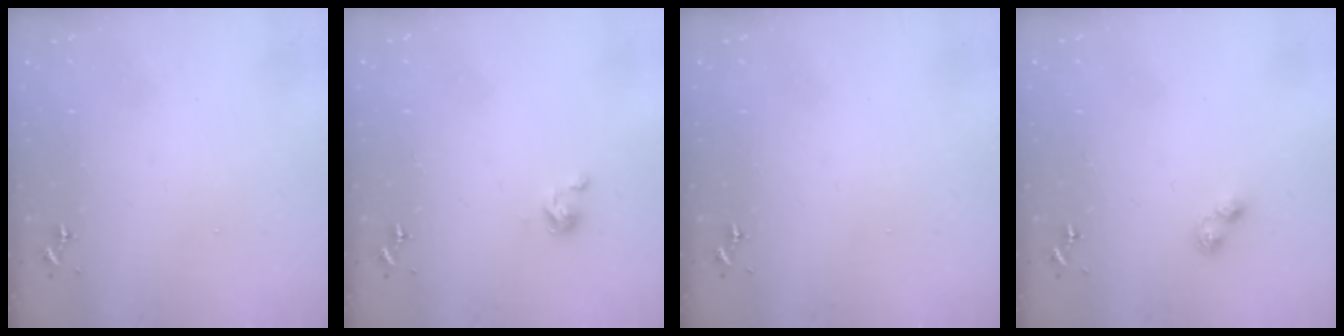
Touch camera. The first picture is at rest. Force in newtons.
{"total": 2.7, "press": 2.7, "slide": 0.3}
{"total": 0.0}
{"total": 4.8, "press": 4.7, "slide": 0.5}